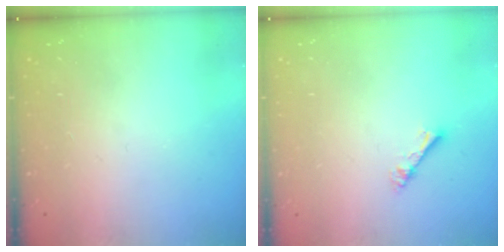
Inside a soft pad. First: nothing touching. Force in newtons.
{"total": 2.3, "press": 2.3, "slide": 0.3}